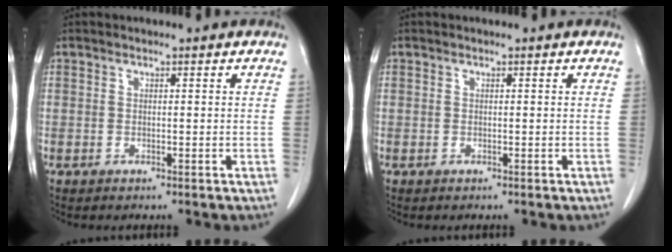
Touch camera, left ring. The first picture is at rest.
{"total": 0.0}